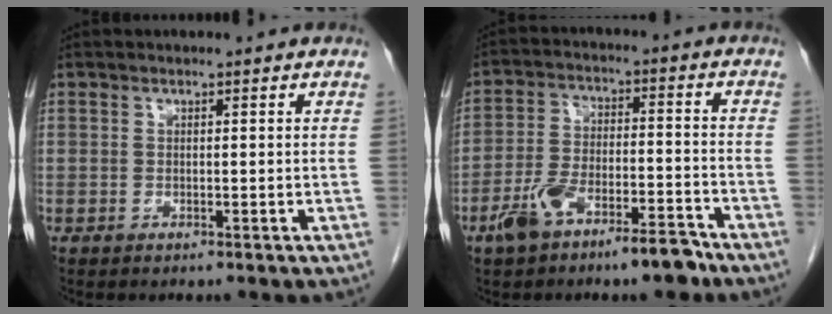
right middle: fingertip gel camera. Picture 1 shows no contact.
{"total": 9.9, "force": [-6.8, 3.1, 6.5], "torque": [-0.124, 0.014, -0.114]}